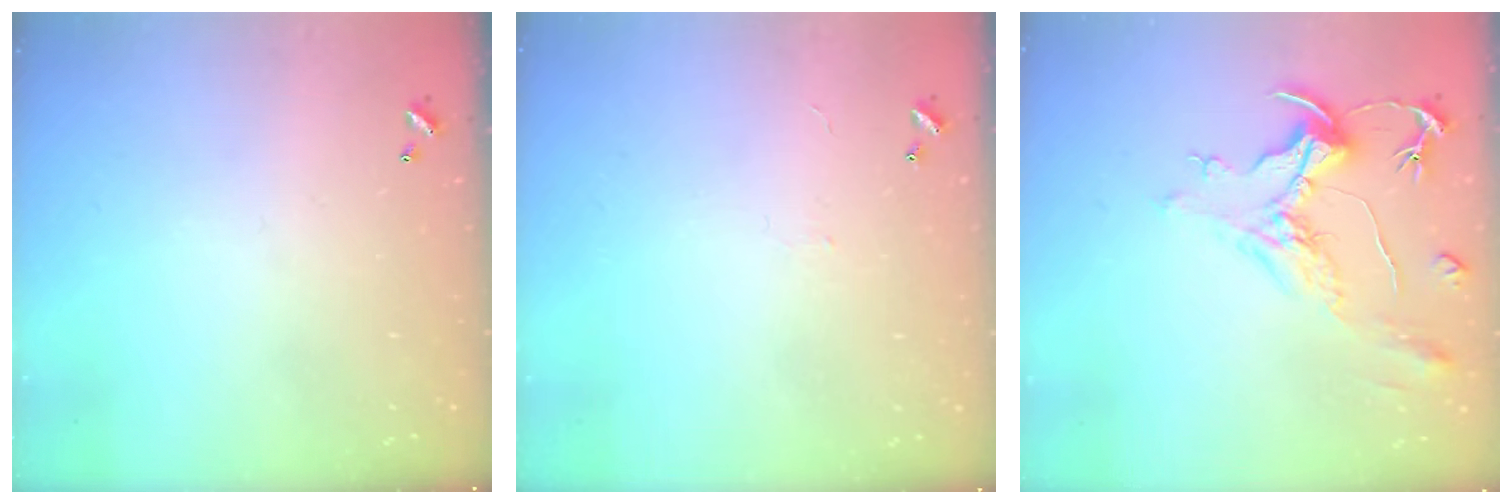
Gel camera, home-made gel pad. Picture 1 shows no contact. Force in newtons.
{"total": 0.0}
{"total": 2.2, "press": 1.7, "slide": 1.4}